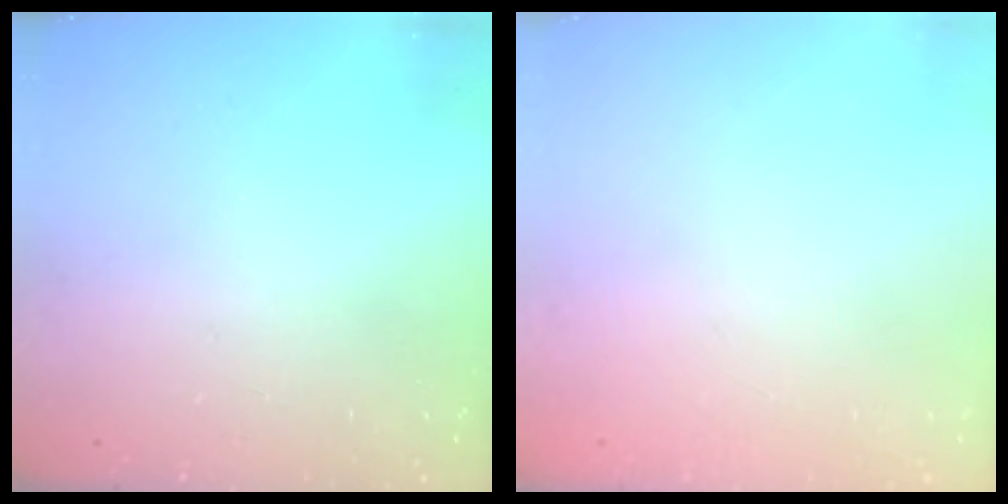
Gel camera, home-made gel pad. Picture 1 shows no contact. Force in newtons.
{"total": 2.7, "press": 2.6, "slide": 0.8}